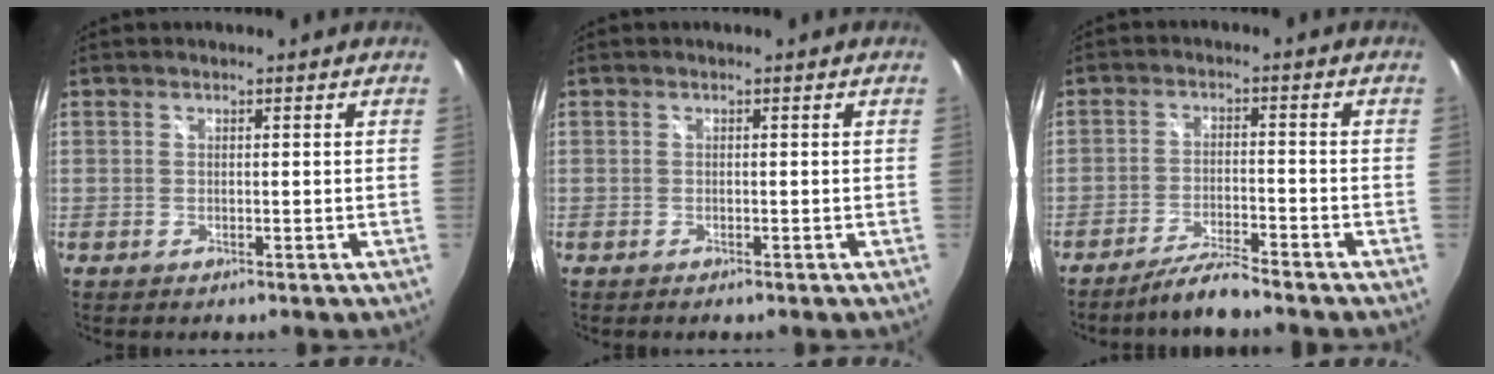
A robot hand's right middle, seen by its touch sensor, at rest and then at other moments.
{"total": 0.5, "force": [-0.4, 0.2, 0.2], "torque": [-0.004, -0.003, -0.009]}
{"total": 5.5, "force": [-5.1, -0.4, 2.2], "torque": [-0.062, -0.004, -0.093]}